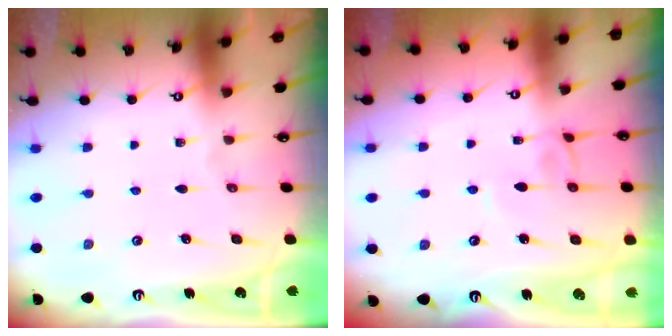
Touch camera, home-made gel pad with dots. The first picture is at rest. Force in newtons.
{"total": 3.6, "press": 3.6, "slide": 0.0}